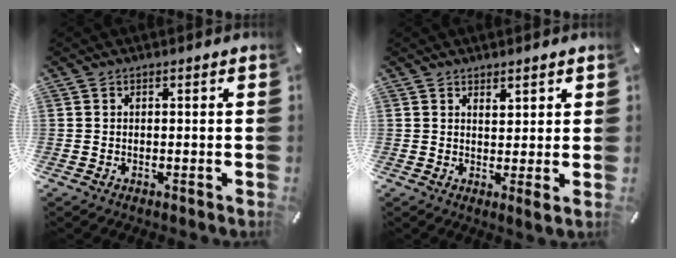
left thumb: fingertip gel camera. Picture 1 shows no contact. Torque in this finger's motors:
{"motor_torque": [0.20, -0.37, 0.16, 0.18, 0.00]}